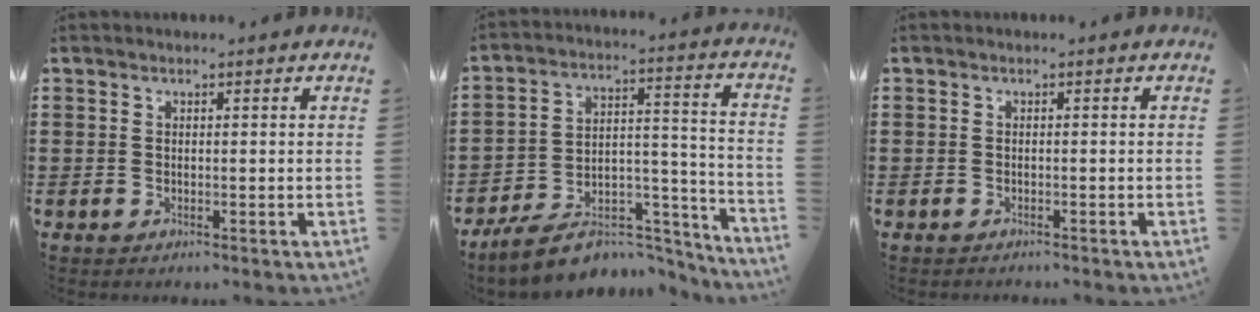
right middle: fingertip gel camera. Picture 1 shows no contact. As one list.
[{"total": 9.0, "force": [-7.3, 3.3, 4.1], "torque": [-0.069, 0.018, -0.134]}, {"total": 0.6, "force": [-0.6, 0.2, -0.1], "torque": [0.000, 0.001, -0.012]}]